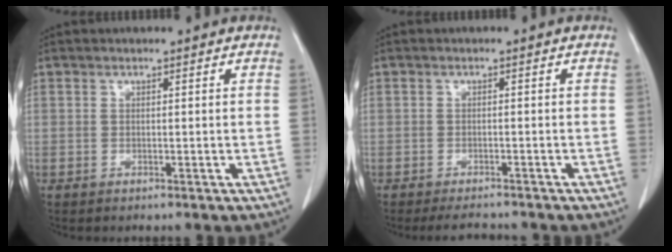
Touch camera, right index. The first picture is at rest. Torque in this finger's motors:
{"motor_torque": [-0.07, -0.08, -0.06, 0.01]}